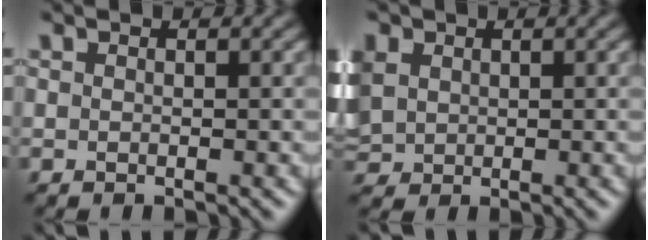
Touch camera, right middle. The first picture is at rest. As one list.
[{"total": 5.7, "force": [1.8, 4.5, 3.1], "torque": [-0.112, 0.022, 0.034]}]